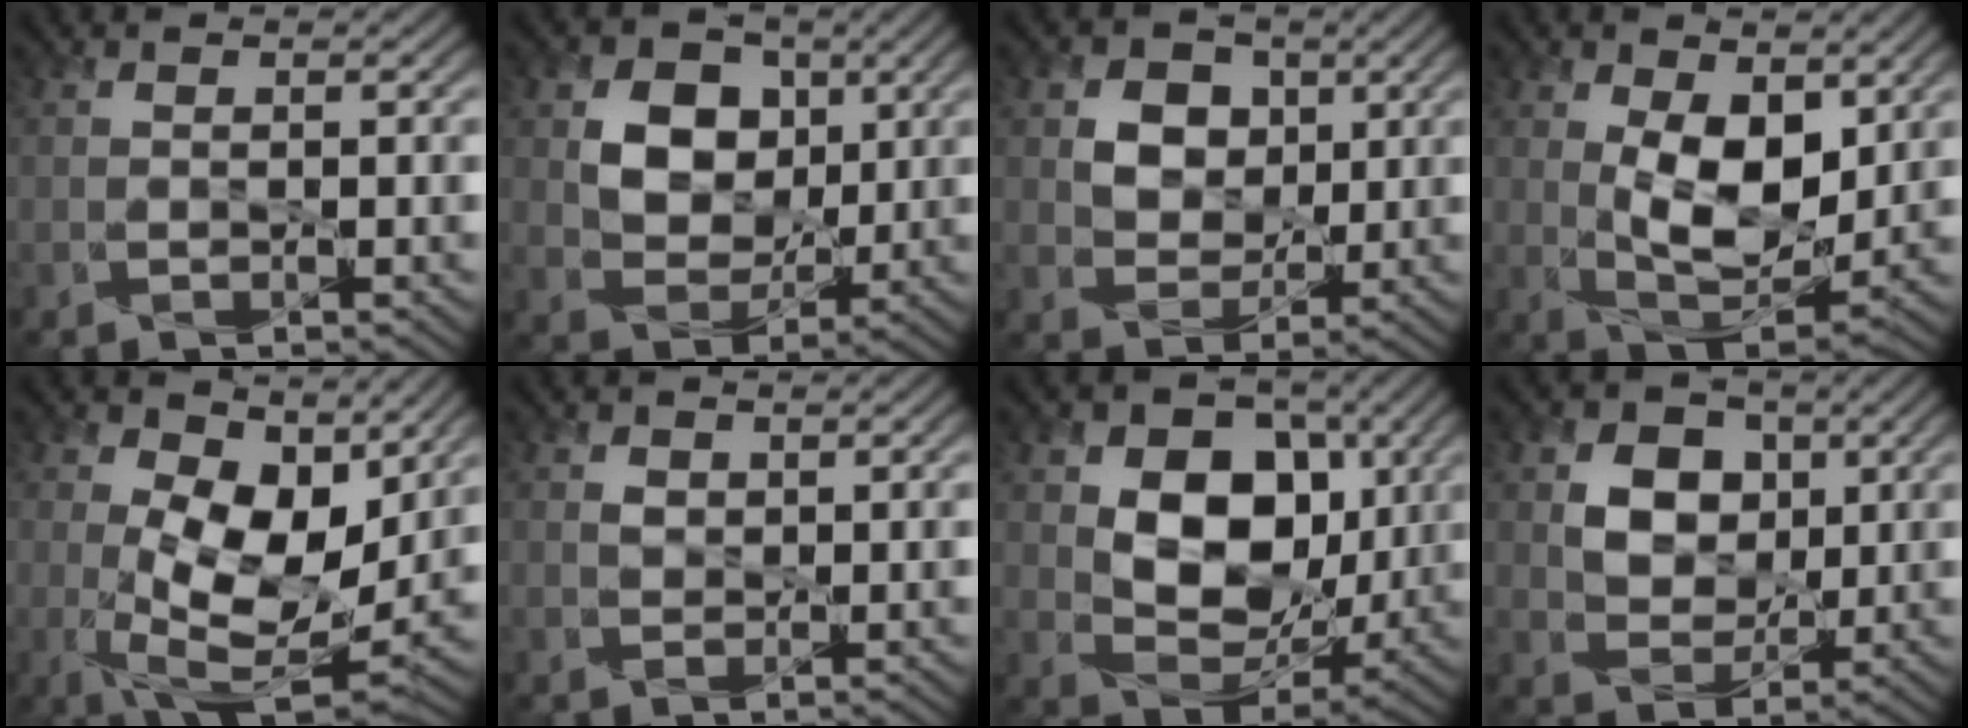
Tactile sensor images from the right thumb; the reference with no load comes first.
{"total": 7.1, "force": [2.1, 5.8, 3.6], "torque": [-0.084, 0.001, 0.030]}
{"total": 5.2, "force": [1.9, 4.4, 2.1], "torque": [-0.059, -0.001, 0.025]}
{"total": 8.9, "force": [1.8, 4.9, 7.2], "torque": [-0.139, -0.007, 0.034]}
{"total": 11.0, "force": [2.0, 6.0, 9.0], "torque": [-0.178, -0.013, 0.033]}
{"total": 0.9, "force": [0.7, 0.5, -0.3], "torque": [0.002, -0.003, 0.012]}
{"total": 10.7, "force": [2.2, 8.0, 6.7], "torque": [-0.133, -0.005, 0.029]}
{"total": 5.8, "force": [1.8, 4.8, 2.7], "torque": [-0.064, 0.001, 0.020]}